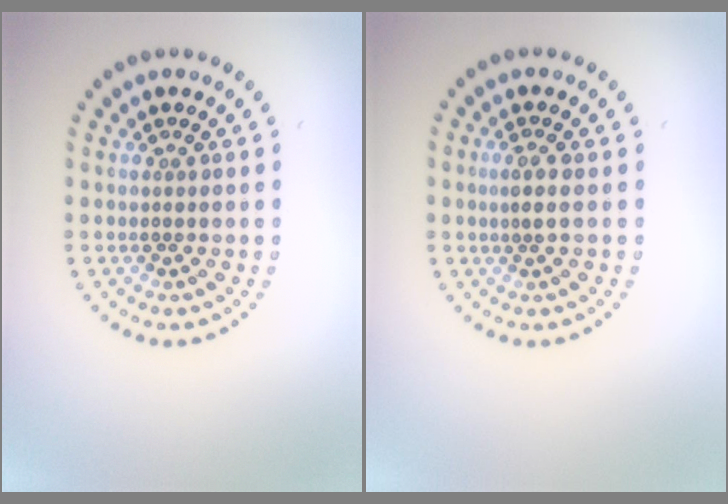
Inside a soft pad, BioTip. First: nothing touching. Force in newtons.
{"total": 1.5, "press": 1.2, "slide": 1.0}